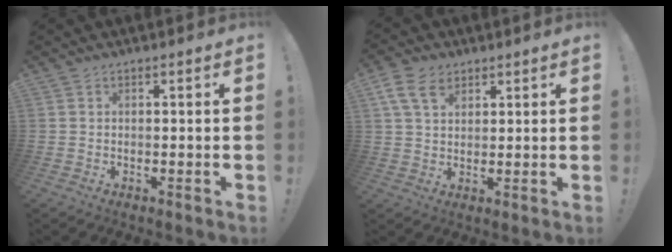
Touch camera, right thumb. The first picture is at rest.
{"total": 8.6, "force": [4.4, 5.7, 4.8], "torque": [-0.093, -0.003, 0.089]}